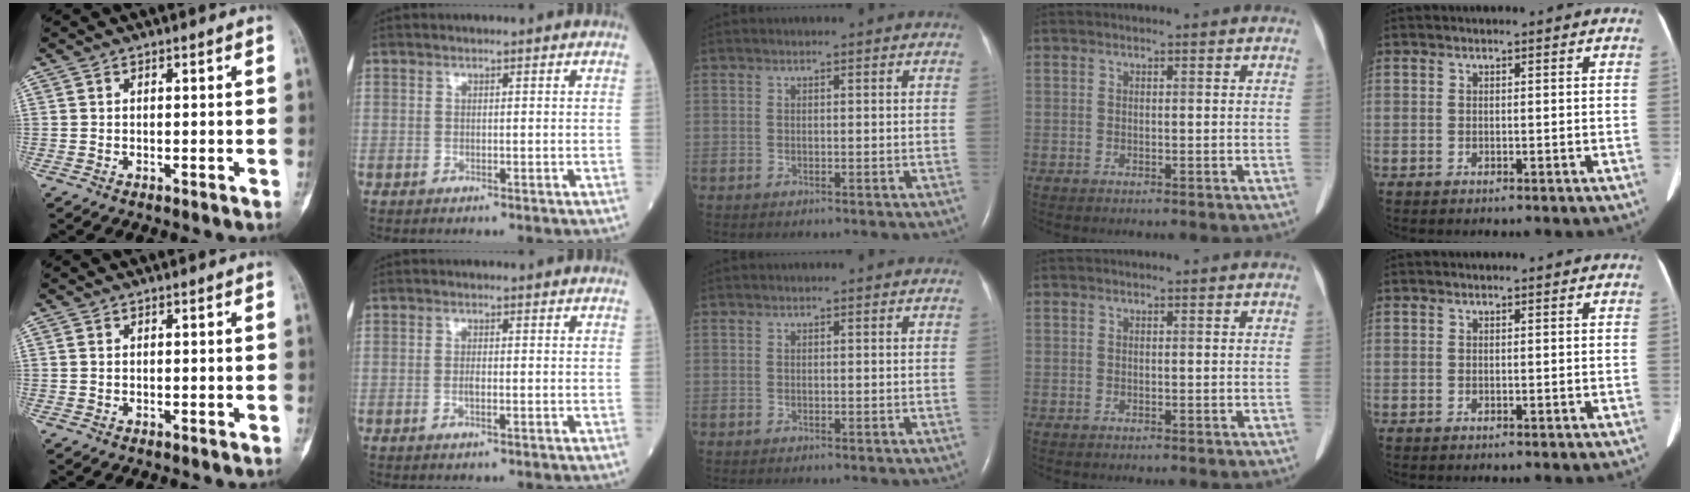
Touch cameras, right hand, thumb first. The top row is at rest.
{"thumb": {"total": 0.6, "force": [0.1, 0.4, 0.4], "torque": [-0.009, 0.002, 0.002]}, "index": {"total": 1.4, "force": [-0.3, 0.2, 1.3], "torque": [-0.028, 0.000, -0.004]}}